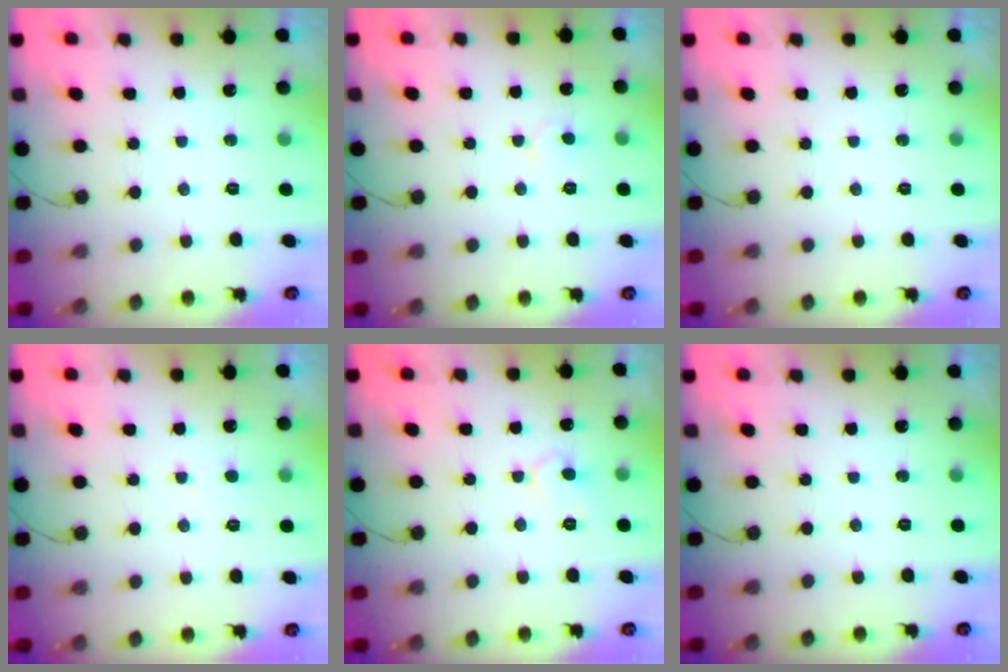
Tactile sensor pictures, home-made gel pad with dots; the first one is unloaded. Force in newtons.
{"total": 4.5, "press": 4.4, "slide": 0.4}
{"total": 0.0}
{"total": 3.2, "press": 3.2, "slide": 0.3}
{"total": 6.9, "press": 6.9, "slide": 0.5}
{"total": 0.0}